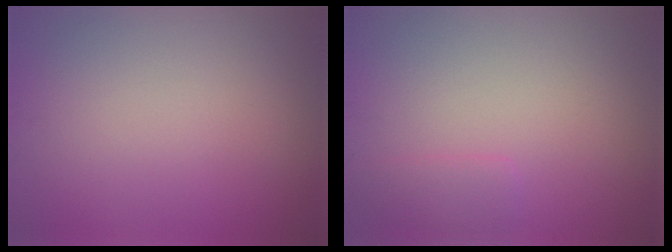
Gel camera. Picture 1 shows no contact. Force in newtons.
{"total": 1.6, "press": 1.5, "slide": 0.2}